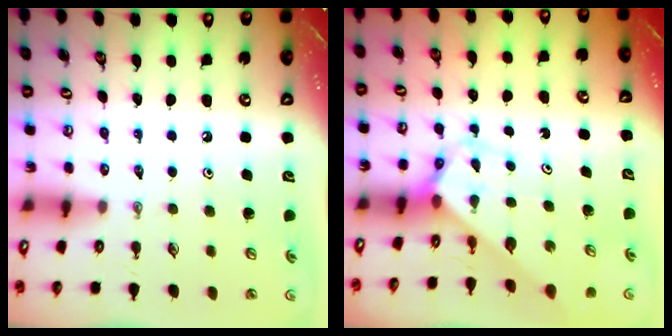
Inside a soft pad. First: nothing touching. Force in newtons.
{"total": 2.7, "press": 2.7, "slide": 0.1}